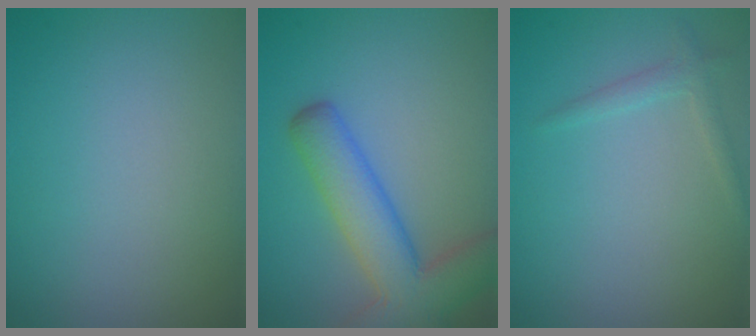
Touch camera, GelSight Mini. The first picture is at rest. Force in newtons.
{"total": 6.9, "press": 6.9, "slide": 0.4}
{"total": 1.2, "press": 1.2, "slide": 0.1}